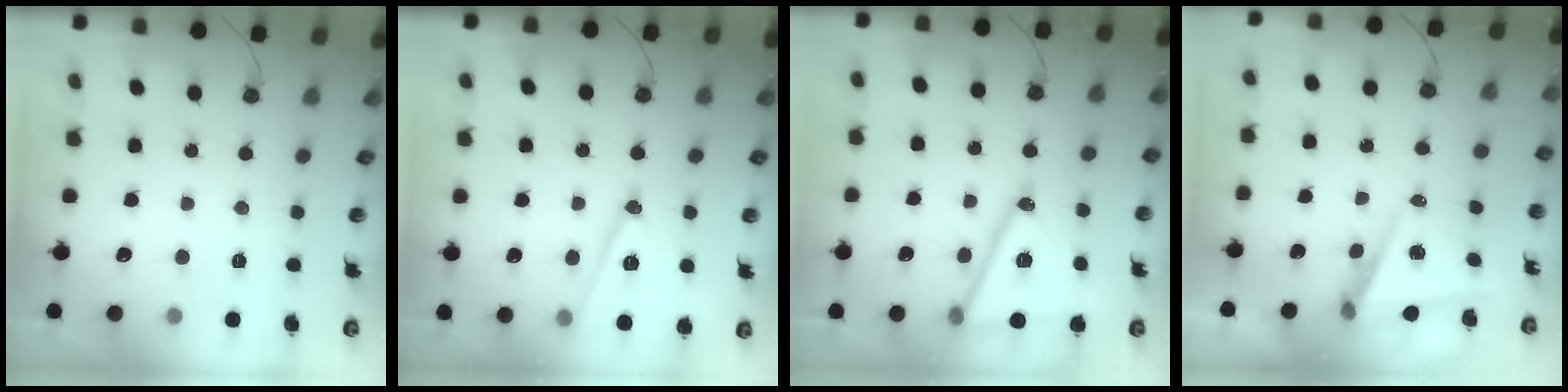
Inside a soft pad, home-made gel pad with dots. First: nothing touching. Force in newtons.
{"total": 12.6, "press": 12.1, "slide": 3.3}
{"total": 17.2, "press": 16.9, "slide": 3.6}
{"total": 6.1, "press": 4.4, "slide": 4.3}